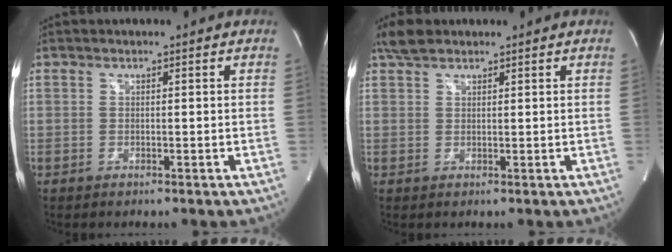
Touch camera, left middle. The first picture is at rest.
{"total": 3.0, "force": [2.4, 1.2, 1.2], "torque": [-0.033, 0.012, 0.047]}